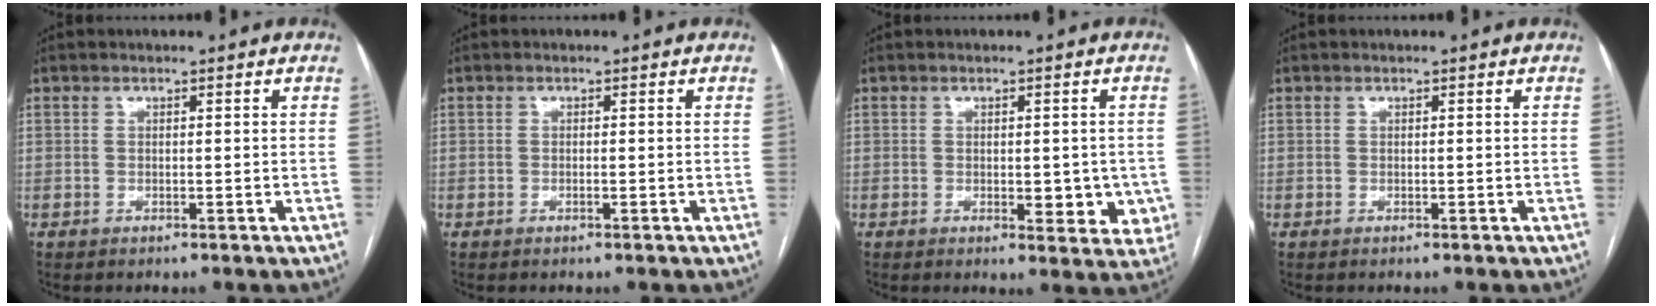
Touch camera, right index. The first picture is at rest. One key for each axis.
{"total": 0.5, "fx": -0.2, "fy": 0.0, "fz": 0.4, "tx": -0.010, "ty": 0.000, "tz": -0.003}
{"total": 5.8, "fx": -1.1, "fy": 2.8, "fz": 5.0, "tx": -0.042, "ty": -0.003, "tz": -0.007}
{"total": 0.0}